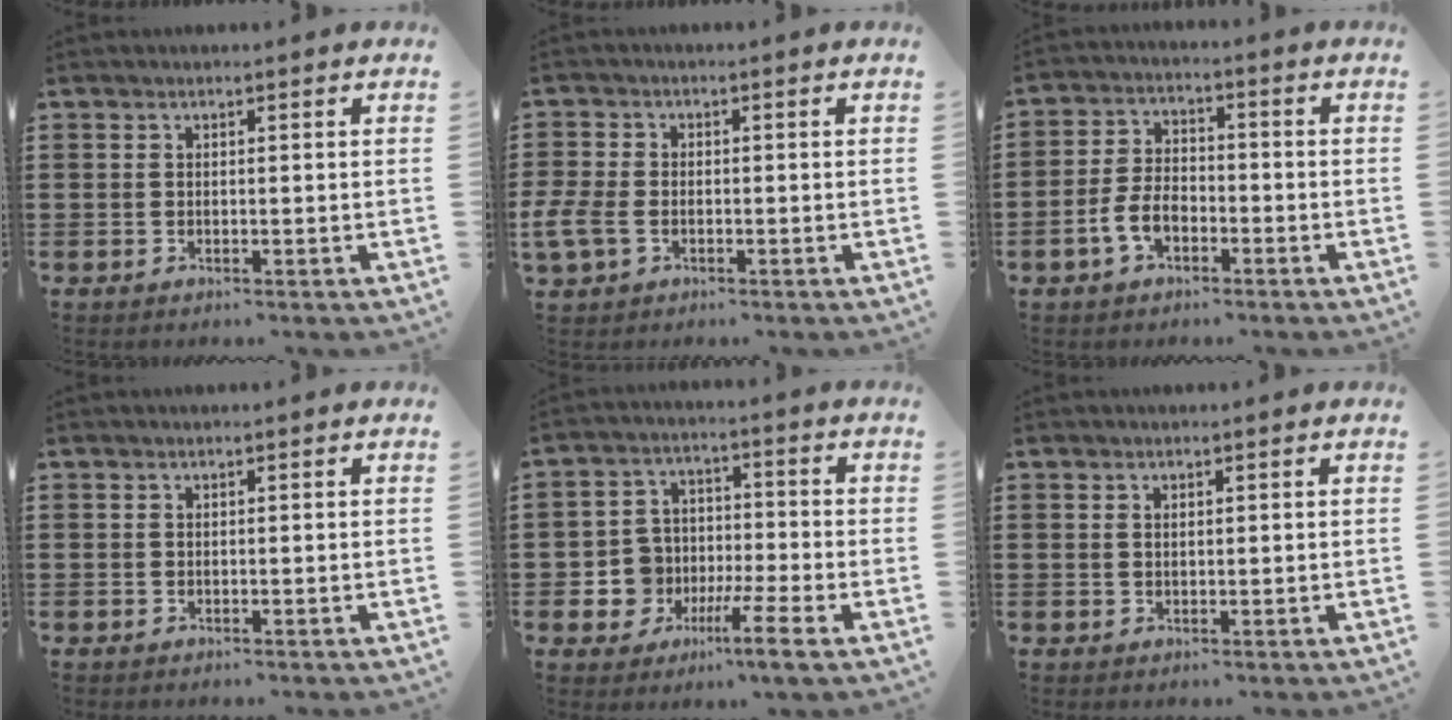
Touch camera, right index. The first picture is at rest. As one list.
[{"total": 4.3, "force": [-1.7, 2.7, 2.9], "torque": [-0.086, -0.008, -0.039]}, {"total": 5.4, "force": [-2.7, 3.0, 3.5], "torque": [-0.090, 0.002, -0.056]}, {"total": 0.0}, {"total": 5.4, "force": [-3.3, 3.4, 2.6], "torque": [-0.068, 0.010, -0.064]}, {"total": 0.6, "force": [0.4, 0.2, 0.5], "torque": [-0.010, 0.000, 0.009]}]